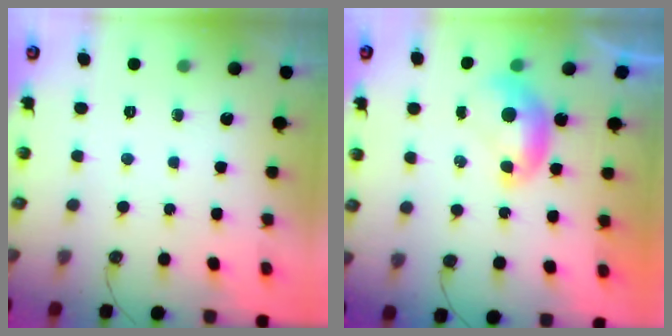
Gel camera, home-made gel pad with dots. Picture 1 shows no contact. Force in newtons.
{"total": 0.0}